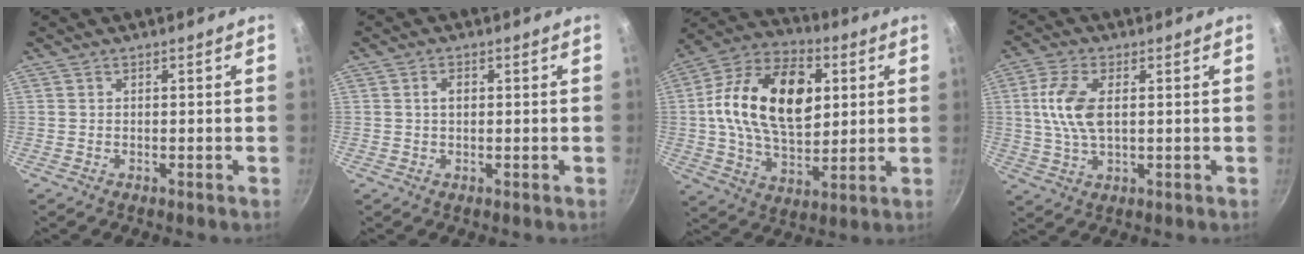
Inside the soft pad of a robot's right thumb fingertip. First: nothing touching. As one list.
[{"total": 1.9, "force": [0.3, 1.3, 1.4], "torque": [-0.020, 0.005, 0.005]}, {"total": 22.3, "force": [4.1, 13.7, 17.0], "torque": [-0.275, 0.006, 0.059]}, {"total": 8.9, "force": [1.3, 4.5, 7.6], "torque": [-0.153, 0.005, 0.022]}]